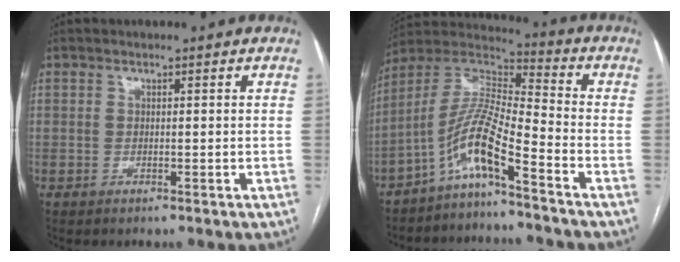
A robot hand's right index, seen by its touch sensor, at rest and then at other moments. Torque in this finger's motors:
{"motor_torque": [0.75, -0.67, 0.75, 0.18]}